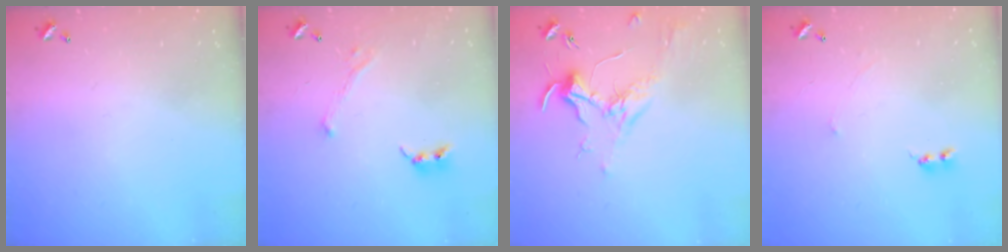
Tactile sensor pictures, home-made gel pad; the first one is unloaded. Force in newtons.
{"total": 1.8, "press": 1.6, "slide": 0.9}
{"total": 1.7, "press": 1.5, "slide": 0.9}
{"total": 0.9, "press": 0.8, "slide": 0.3}